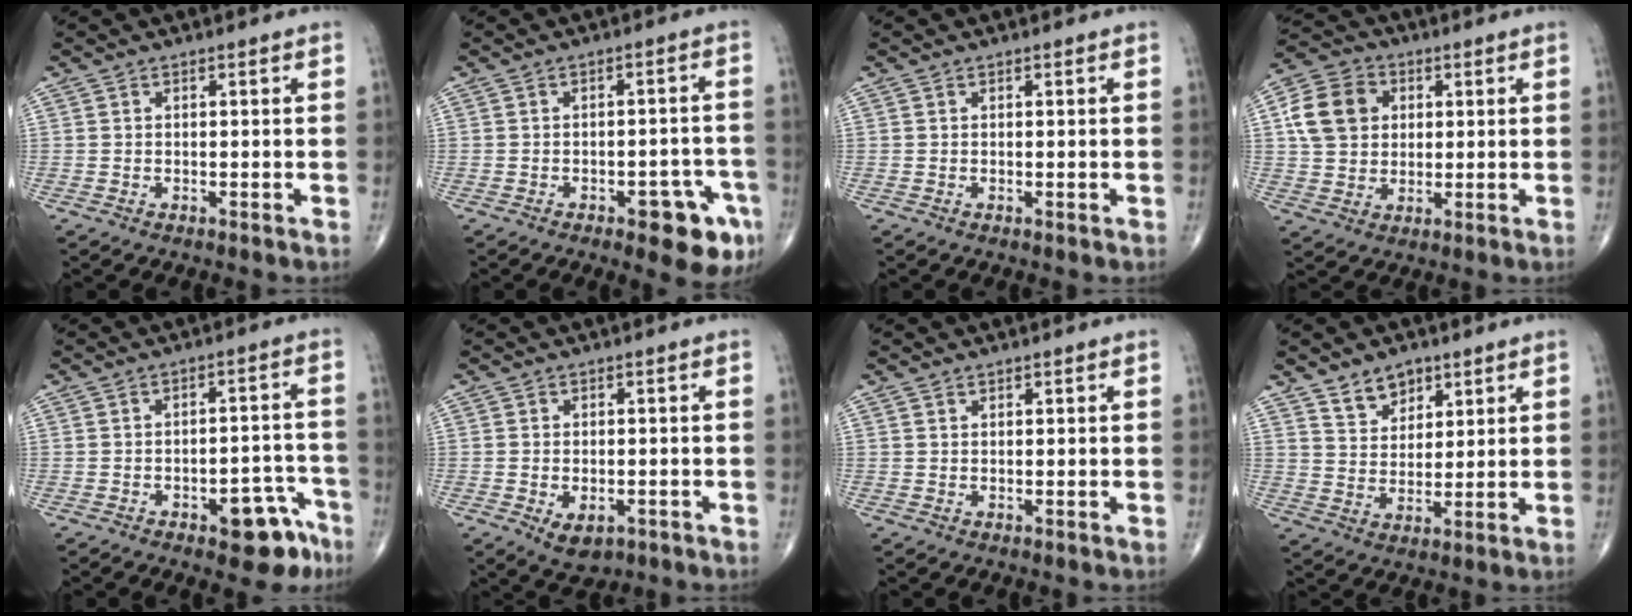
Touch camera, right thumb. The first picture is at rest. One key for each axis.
{"total": 9.4, "fx": -4.5, "fy": 3.7, "fz": 7.4, "tx": -0.063, "ty": 0.023, "tz": -0.049}
{"total": 0.0}
{"total": 11.0, "fx": 2.4, "fy": 9.1, "fz": 5.8, "tx": -0.089, "ty": 0.007, "tz": 0.036}
{"total": 9.2, "fx": -5.3, "fy": 4.0, "fz": 6.3, "tx": -0.048, "ty": 0.044, "tz": -0.062}
{"total": 4.7, "fx": -1.7, "fy": 2.9, "fz": 3.3, "tx": -0.047, "ty": 0.003, "tz": -0.015}
{"total": 0.5, "fx": 0.5, "fy": 0.2, "fz": 0.0, "tx": 0.003, "ty": -0.004, "tz": 0.006}
{"total": 6.5, "fx": 4.4, "fy": 4.1, "fz": 2.4, "tx": -0.013, "ty": -0.033, "tz": 0.083}